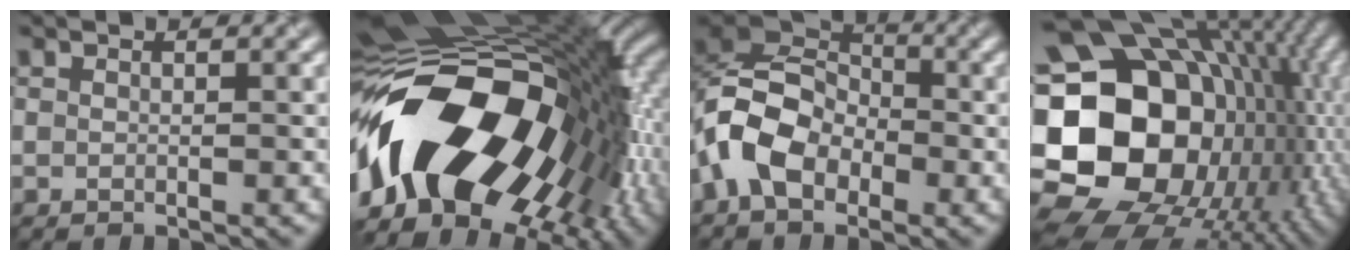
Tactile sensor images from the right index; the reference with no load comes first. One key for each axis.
{"total": 20.0, "fx": -4.5, "fy": 11.1, "fz": 16.0, "tx": -0.294, "ty": -0.023, "tz": -0.084}
{"total": 7.5, "fx": -3.1, "fy": 5.1, "fz": 4.6, "tx": -0.090, "ty": 0.009, "tz": -0.078}
{"total": 21.6, "fx": -2.1, "fy": 16.5, "fz": 13.7, "tx": -0.294, "ty": 0.005, "tz": -0.032}